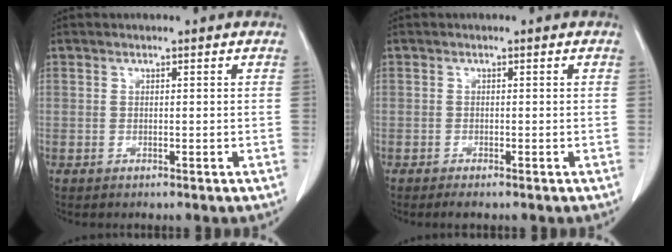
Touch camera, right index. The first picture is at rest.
{"total": 1.1, "force": [-0.9, 0.1, 0.6], "torque": [-0.012, -0.003, -0.014]}